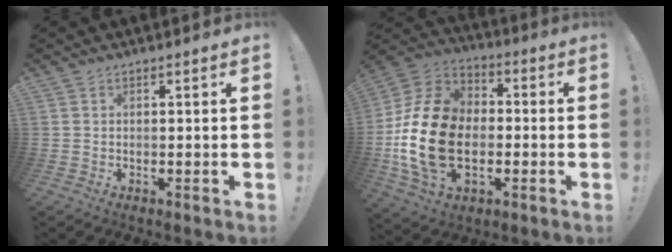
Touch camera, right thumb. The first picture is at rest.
{"total": 23.0, "force": [-3.3, 16.1, 16.2], "torque": [-0.313, 0.030, -0.045]}